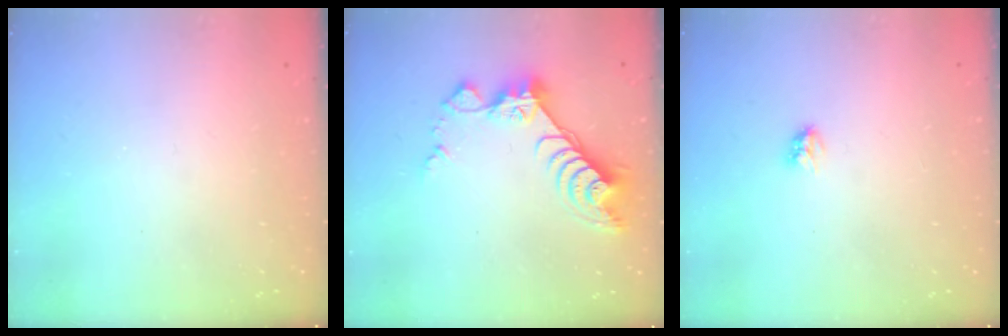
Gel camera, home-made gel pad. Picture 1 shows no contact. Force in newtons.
{"total": 11.5, "press": 11.5, "slide": 1.2}
{"total": 2.8, "press": 2.8, "slide": 0.4}